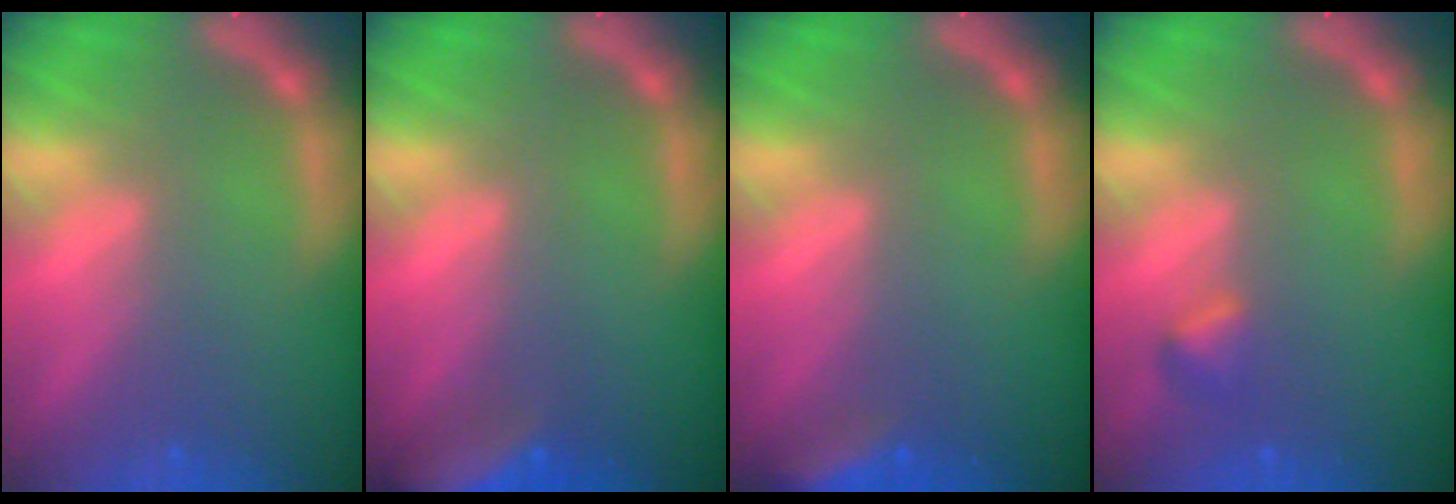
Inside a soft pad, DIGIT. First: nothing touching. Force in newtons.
{"total": 7.0}
{"total": 4.0}
{"total": 1.4}